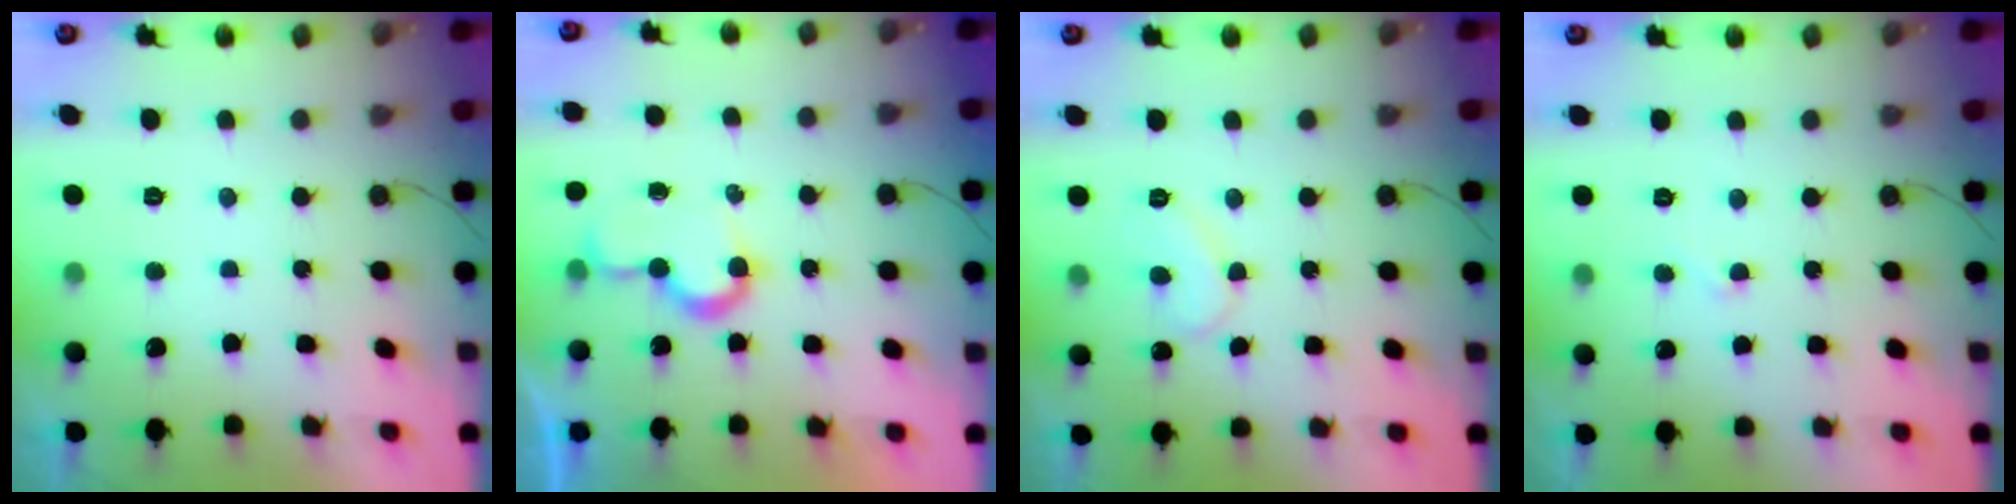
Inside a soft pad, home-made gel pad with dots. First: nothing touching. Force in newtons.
{"total": 7.6, "press": 7.6, "slide": 0.5}
{"total": 7.6, "press": 7.6, "slide": 0.4}
{"total": 2.8, "press": 2.8, "slide": 0.2}